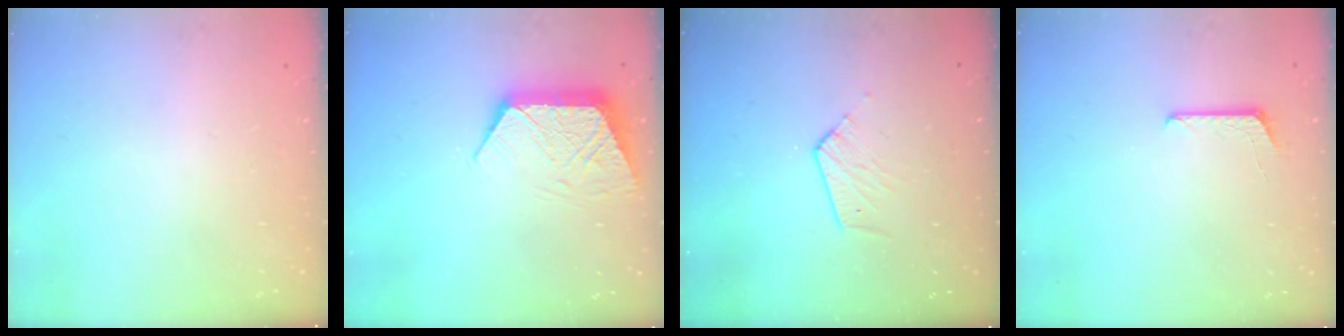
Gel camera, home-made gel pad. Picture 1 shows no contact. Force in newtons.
{"total": 10.1, "press": 10.1, "slide": 0.7}
{"total": 5.1, "press": 5.1, "slide": 0.3}
{"total": 6.1, "press": 6.1, "slide": 0.6}